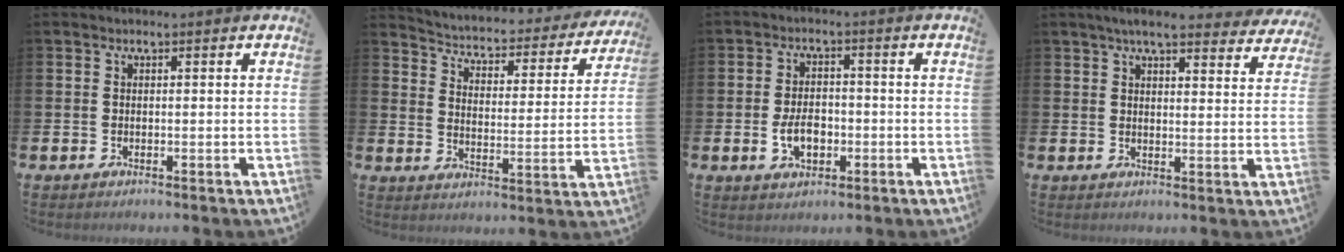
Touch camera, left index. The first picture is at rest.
{"total": 3.3, "force": [3.0, 1.2, 0.8], "torque": [-0.044, -0.030, 0.039]}
{"total": 4.3, "force": [-1.1, 2.8, 3.2], "torque": [-0.042, 0.000, -0.023]}
{"total": 5.3, "force": [4.8, 0.9, 2.1], "torque": [-0.046, -0.019, 0.083]}